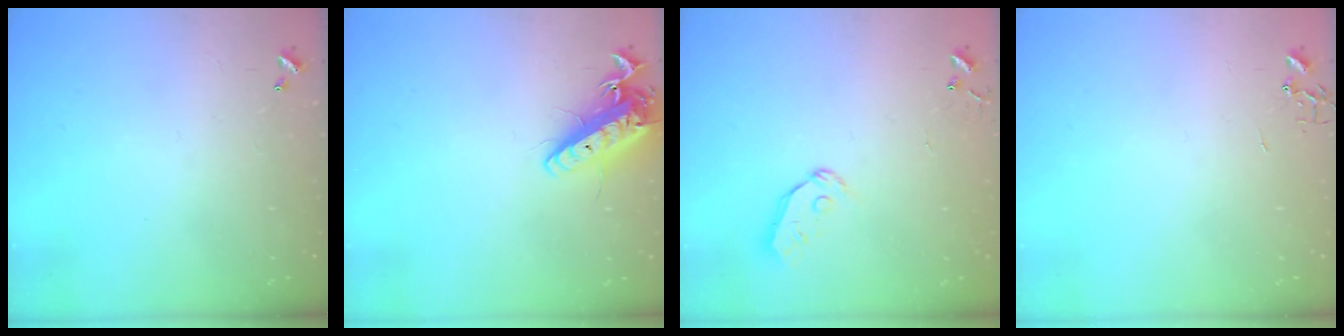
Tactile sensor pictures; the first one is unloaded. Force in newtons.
{"total": 15.0, "press": 14.7, "slide": 2.8}
{"total": 6.1, "press": 6.1, "slide": 0.6}
{"total": 0.0}